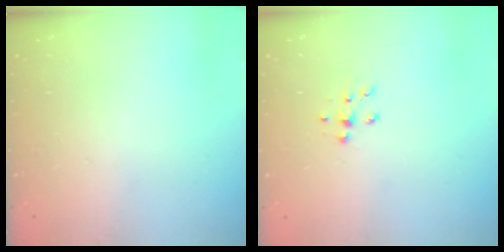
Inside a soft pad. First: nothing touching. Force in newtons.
{"total": 6.9, "press": 6.9, "slide": 0.7}